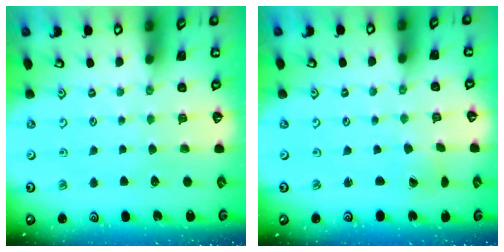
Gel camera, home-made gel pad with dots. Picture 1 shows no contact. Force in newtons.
{"total": 0.7, "press": 0.7, "slide": 0.1}